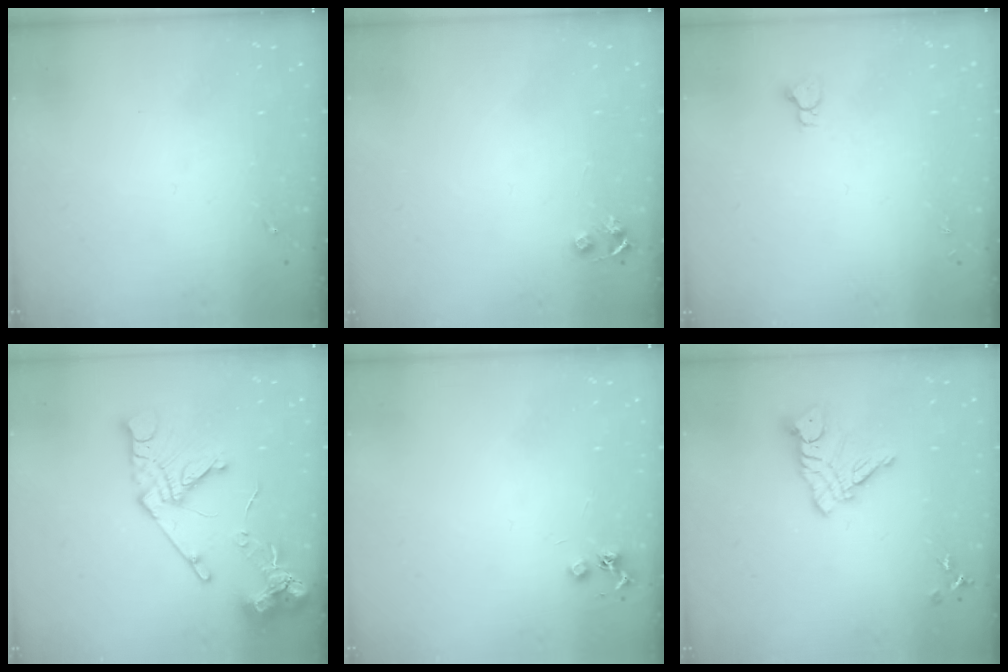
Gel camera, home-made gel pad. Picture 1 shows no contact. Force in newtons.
{"total": 4.8, "press": 4.8, "slide": 0.6}
{"total": 2.9, "press": 2.9, "slide": 0.2}
{"total": 16.4, "press": 16.3, "slide": 1.9}
{"total": 4.1, "press": 4.1, "slide": 0.5}
{"total": 11.6, "press": 11.6, "slide": 0.7}